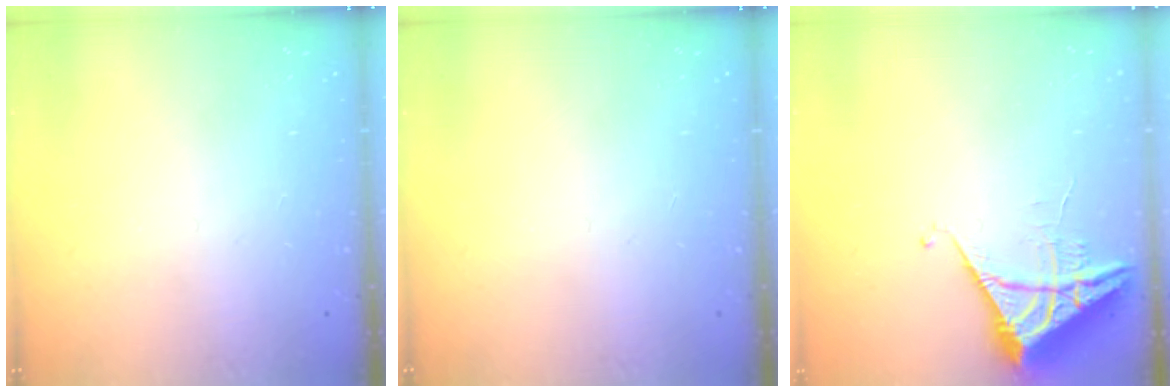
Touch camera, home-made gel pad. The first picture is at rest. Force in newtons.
{"total": 0.0}
{"total": 6.1, "press": 6.1, "slide": 0.3}